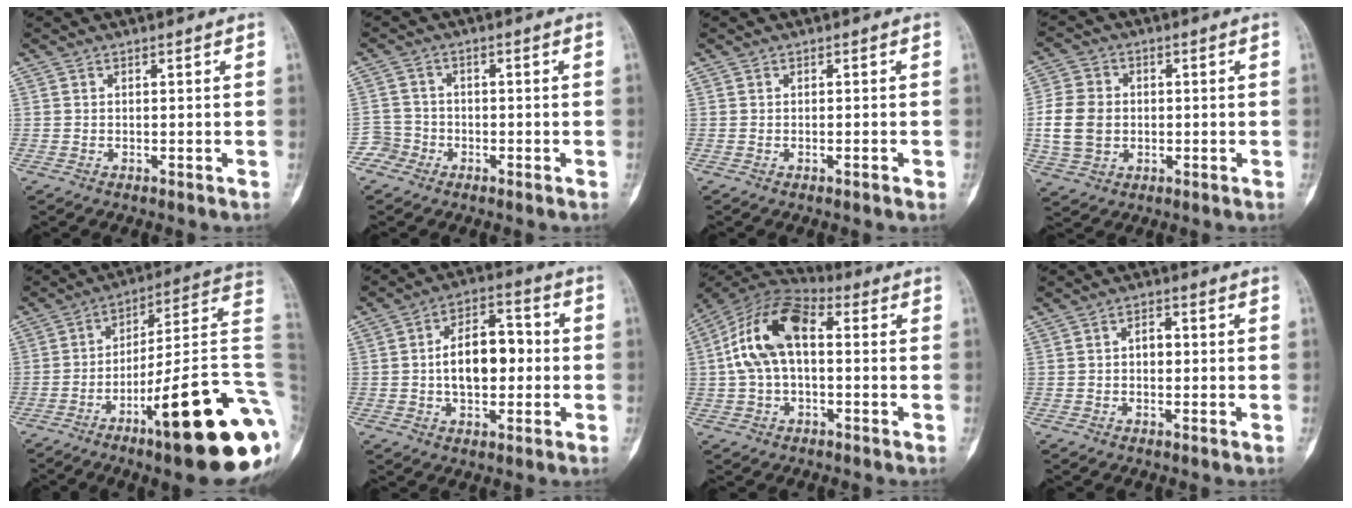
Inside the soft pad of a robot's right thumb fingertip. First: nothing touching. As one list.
[{"total": 3.4, "force": [-2.0, 2.7, -0.5], "torque": [0.028, 0.017, -0.046]}, {"total": 0.6, "force": [-0.3, 0.3, 0.5], "torque": [-0.009, 0.001, -0.003]}, {"total": 9.2, "force": [-0.6, 7.3, 5.5], "torque": [-0.100, 0.008, -0.011]}, {"total": 25.4, "force": [-9.1, 4.9, 23.2], "torque": [-0.251, 0.058, -0.133]}, {"total": 12.1, "force": [-0.4, 7.2, 9.7], "torque": [-0.128, 0.032, -0.011]}, {"total": 13.9, "force": [1.3, 7.7, 11.6], "torque": [-0.221, 0.043, 0.013]}, {"total": 3.0, "force": [0.0, 2.0, 2.2], "torque": [-0.023, 0.014, -0.005]}]